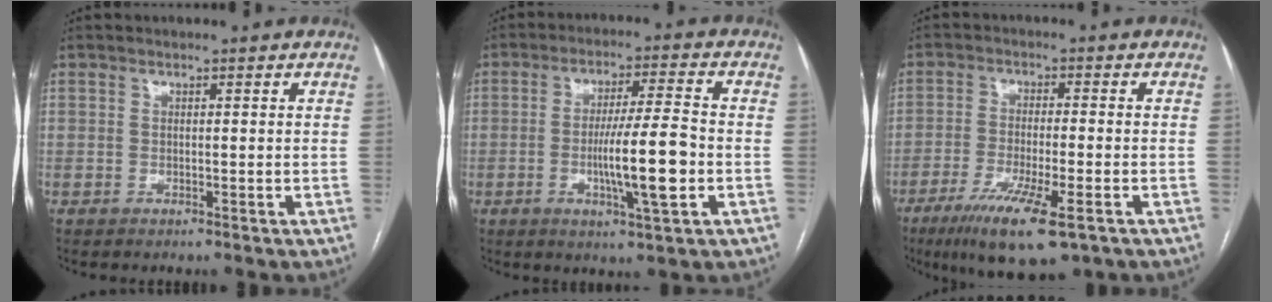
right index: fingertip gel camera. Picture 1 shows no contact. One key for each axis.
{"total": 10.4, "fx": -2.4, "fy": 0.2, "fz": 10.1, "tx": -0.176, "ty": -0.008, "tz": -0.043}
{"total": 12.0, "fx": -7.2, "fy": 1.9, "fz": 9.4, "tx": -0.164, "ty": -0.030, "tz": -0.114}